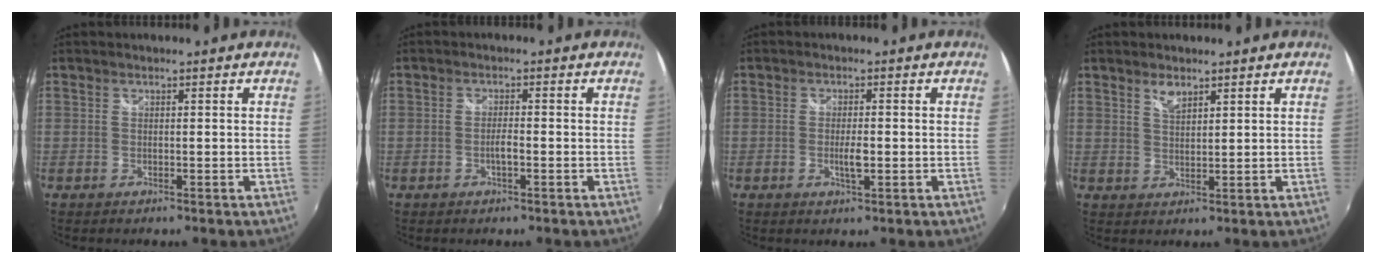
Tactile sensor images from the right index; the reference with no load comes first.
{"total": 1.9, "force": [-0.9, 0.2, 1.7], "torque": [-0.036, 0.002, -0.018]}
{"total": 3.2, "force": [-0.8, 1.0, 2.9], "torque": [-0.054, -0.004, -0.014]}
{"total": 2.9, "force": [2.1, 1.2, 1.6], "torque": [-0.025, -0.001, 0.037]}